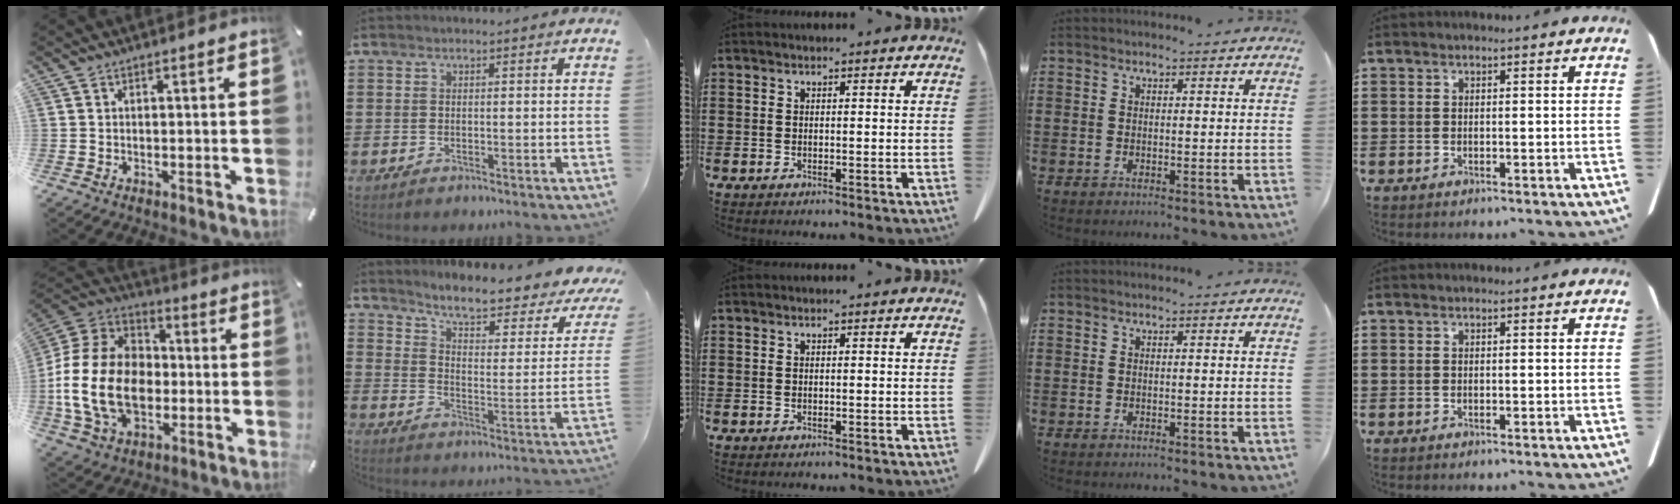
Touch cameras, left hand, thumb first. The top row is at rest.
{"thumb": {"total": 20.6, "force": [-3.9, 15.2, 13.4], "torque": [-0.284, 0.028, -0.064]}, "index": {"total": 6.1, "force": [5.0, 0.4, 3.5], "torque": [-0.082, -0.040, 0.076]}}